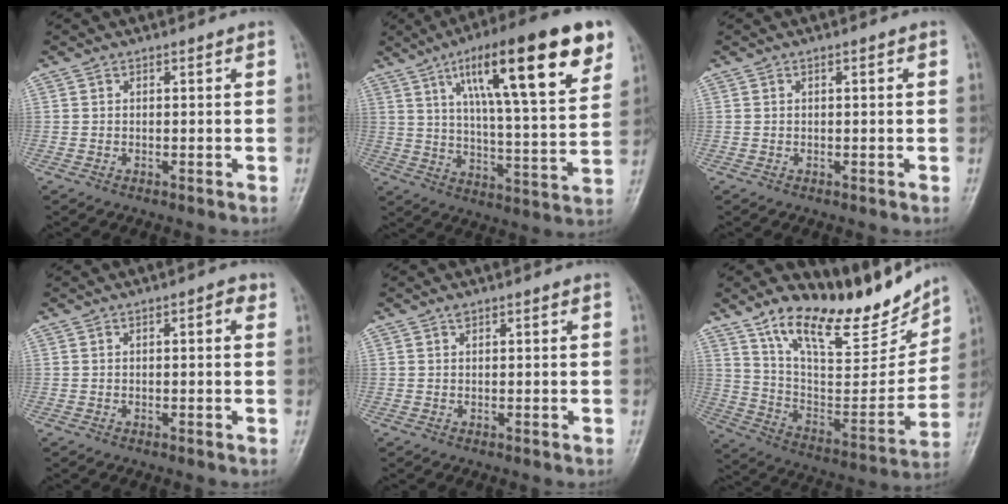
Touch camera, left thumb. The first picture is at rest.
{"total": 25.0, "force": [12.4, 5.8, 20.9], "torque": [-0.297, -0.018, 0.194]}
{"total": 1.0, "force": [0.2, 0.2, 0.9], "torque": [-0.016, 0.001, 0.003]}
{"total": 2.3, "force": [0.8, 0.8, 2.0], "torque": [-0.026, 0.002, 0.006]}
{"total": 0.8, "force": [0.5, 0.4, 0.4], "torque": [-0.004, 0.008, 0.010]}
{"total": 21.8, "force": [16.8, 7.6, 11.6], "torque": [-0.130, -0.085, 0.287]}